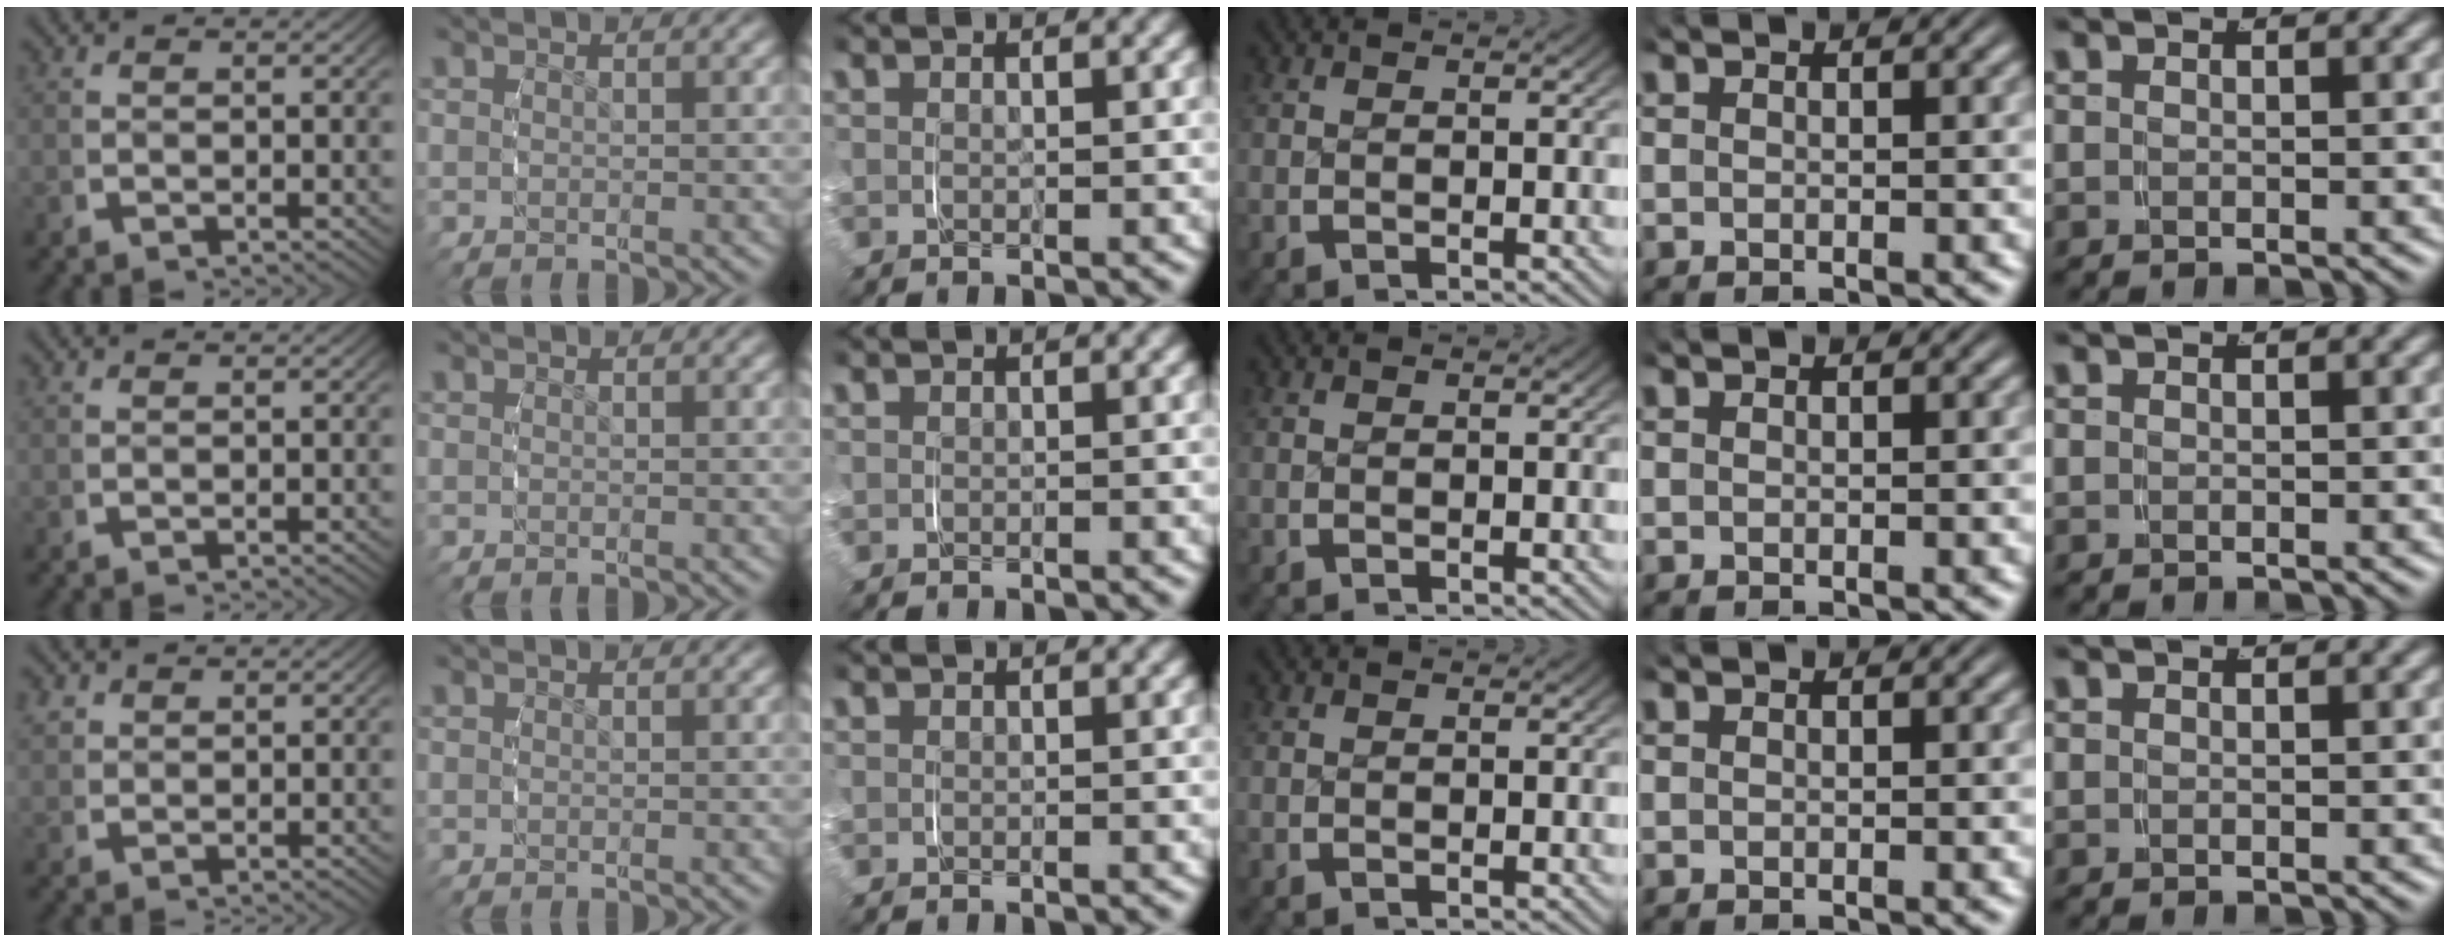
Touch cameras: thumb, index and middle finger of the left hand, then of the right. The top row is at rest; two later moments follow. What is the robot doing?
{"motion": "grasp_and_lifting", "object": "ribbon"}